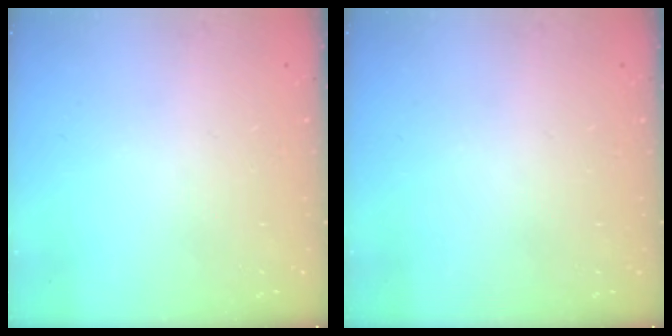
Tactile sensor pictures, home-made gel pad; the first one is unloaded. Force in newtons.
{"total": 0.0}